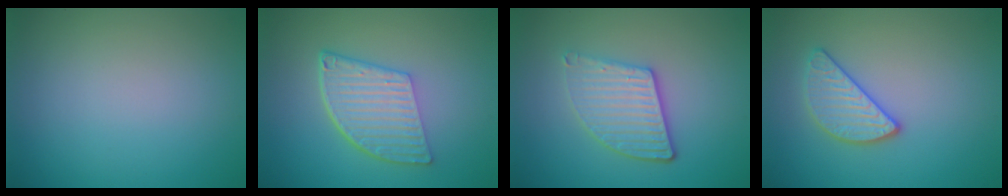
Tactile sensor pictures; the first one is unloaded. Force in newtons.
{"total": 6.1, "press": 4.1, "slide": 4.5}
{"total": 4.1, "press": 3.3, "slide": 2.4}
{"total": 2.8, "press": 2.7, "slide": 0.4}